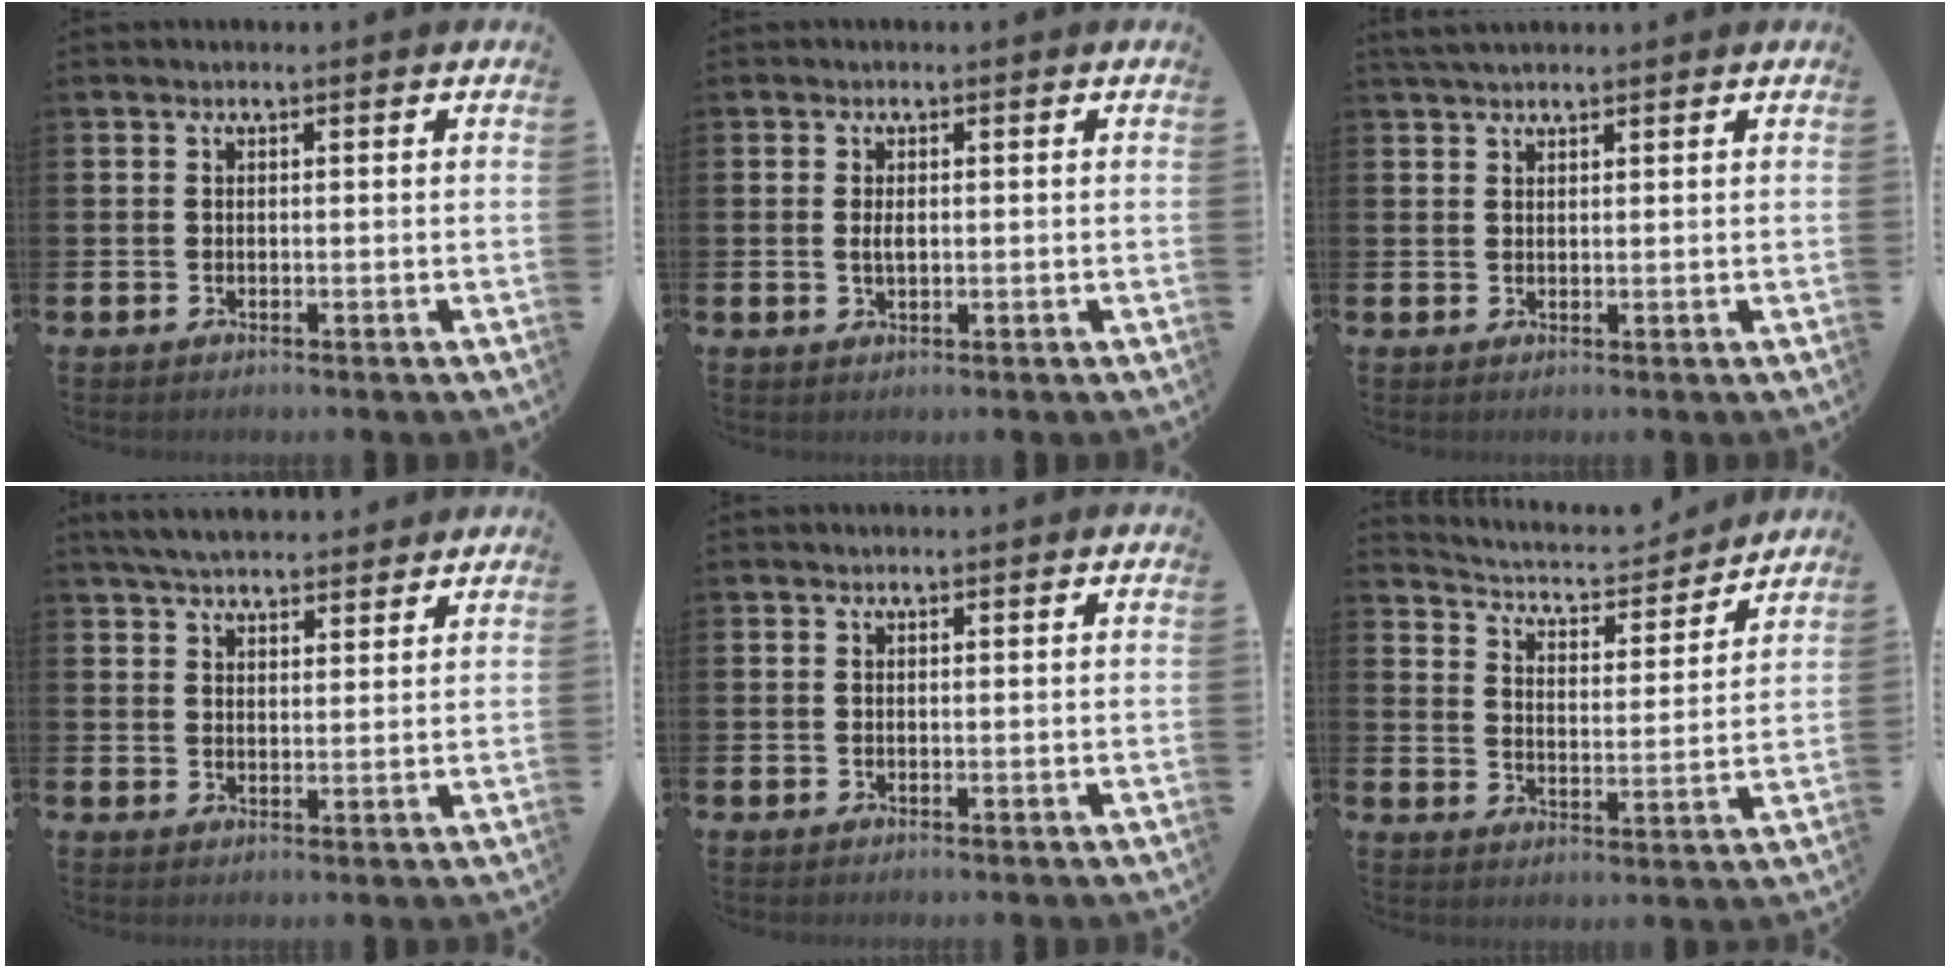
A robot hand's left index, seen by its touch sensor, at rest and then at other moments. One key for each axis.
{"total": 1.4, "fx": 0.1, "fy": 0.7, "fz": 1.2, "tx": -0.021, "ty": 0.003, "tz": 0.000}
{"total": 2.3, "fx": 2.0, "fy": 0.6, "fz": 0.8, "tx": -0.016, "ty": -0.001, "tz": 0.036}
{"total": 5.1, "fx": 4.9, "fy": 1.0, "fz": 1.0, "tx": -0.027, "ty": -0.019, "tz": 0.089}
{"total": 0.0}
{"total": 5.3, "fx": 5.0, "fy": 1.3, "fz": 1.1, "tx": -0.050, "ty": -0.040, "tz": 0.081}